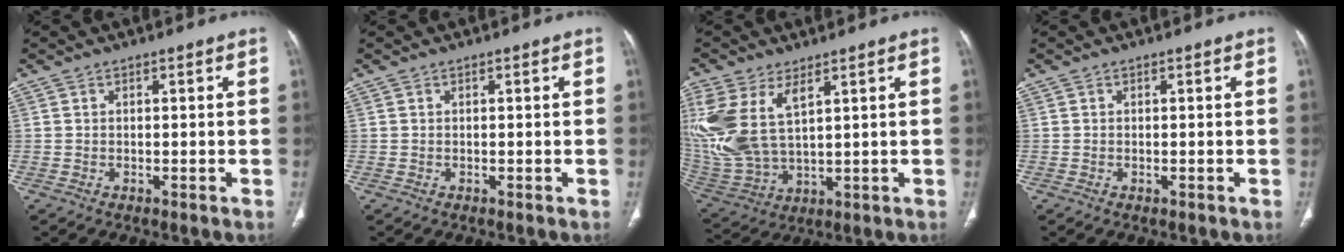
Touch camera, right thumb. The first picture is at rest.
{"total": 0.0}
{"total": 16.7, "force": [6.1, 8.8, 12.8], "torque": [-0.305, -0.017, 0.134]}
{"total": 0.0}